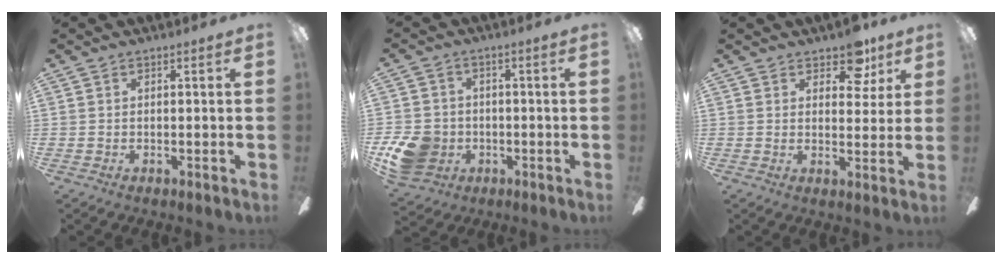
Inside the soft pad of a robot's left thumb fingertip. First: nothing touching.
{"total": 10.2, "force": [-3.2, 8.6, 4.3], "torque": [-0.100, 0.024, -0.058]}
{"total": 8.4, "force": [5.5, 4.7, 4.1], "torque": [-0.040, -0.022, 0.095]}